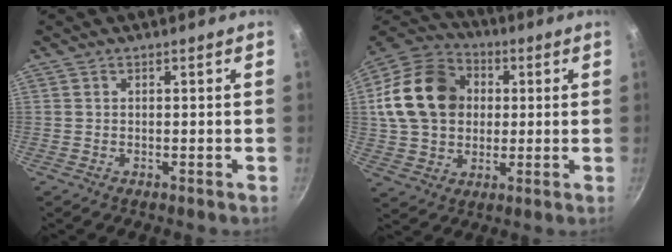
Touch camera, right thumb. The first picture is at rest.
{"total": 19.0, "force": [2.8, 14.9, 11.5], "torque": [-0.181, 0.021, 0.044]}